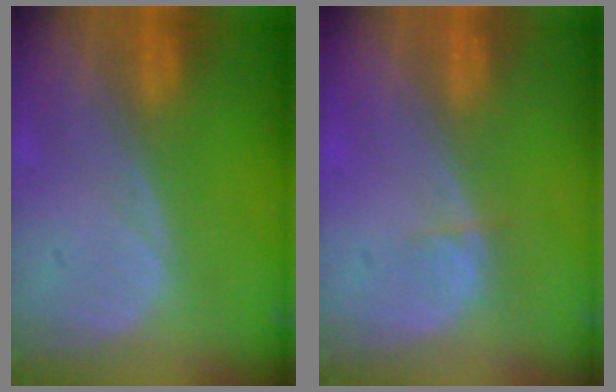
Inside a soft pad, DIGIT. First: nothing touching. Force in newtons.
{"total": 1.1, "press": 1.0, "slide": 0.4}